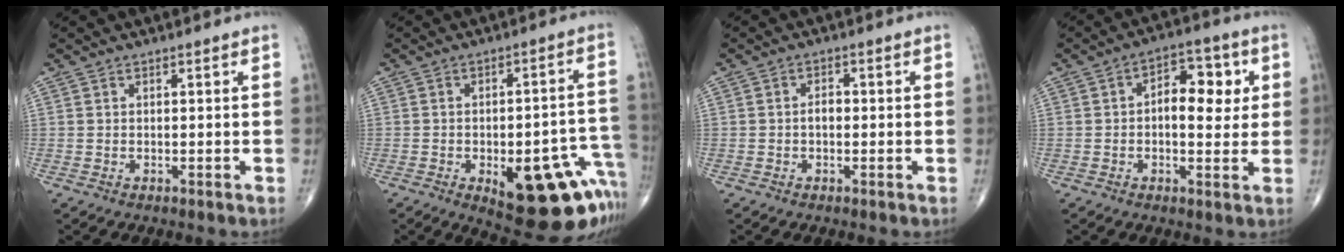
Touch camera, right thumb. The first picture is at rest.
{"total": 20.5, "force": [-8.4, 8.2, 16.8], "torque": [-0.136, 0.045, -0.089]}
{"total": 2.0, "force": [-0.3, 1.3, 1.5], "torque": [-0.018, 0.007, -0.009]}
{"total": 9.5, "force": [1.3, 5.4, 7.7], "torque": [-0.076, 0.013, 0.016]}